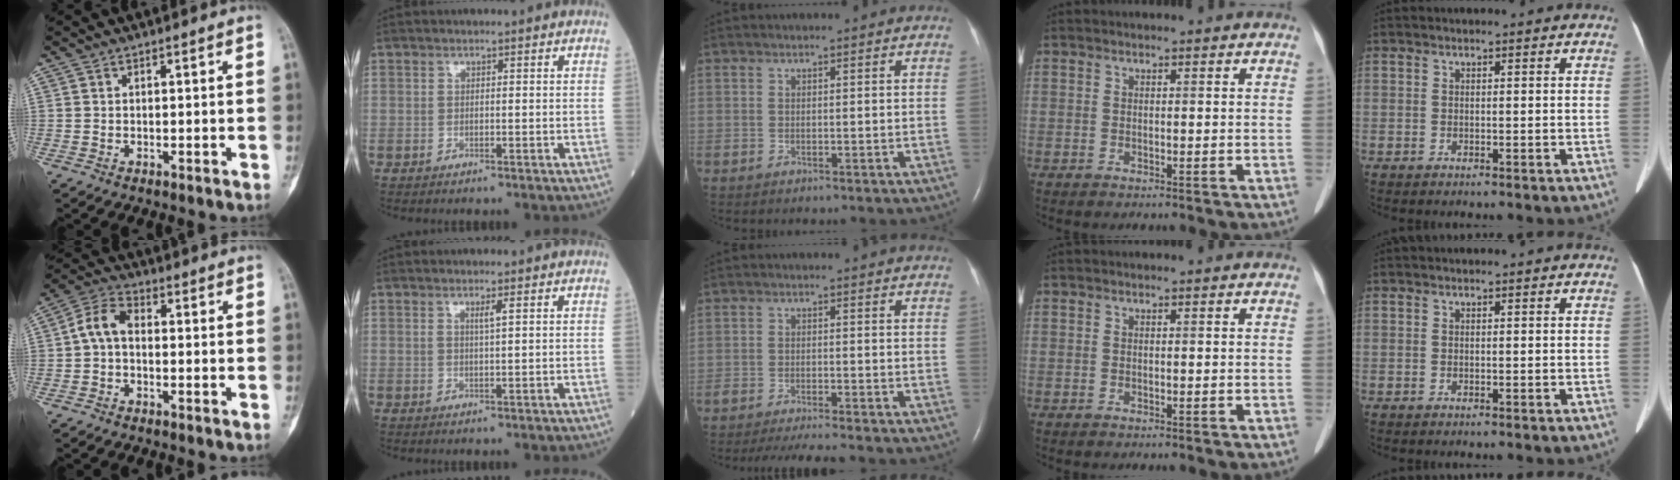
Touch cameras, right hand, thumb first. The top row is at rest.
{"thumb": {"total": 5.9, "force": [-0.3, 3.7, 4.6], "torque": [-0.085, 0.020, -0.018]}, "index": {"total": 1.4, "force": [0.6, -0.2, 1.2], "torque": [-0.025, -0.003, 0.010]}, "middle": {"total": 6.6, "force": [-5.9, 0.1, 3.0], "torque": [-0.040, -0.016, -0.095]}}